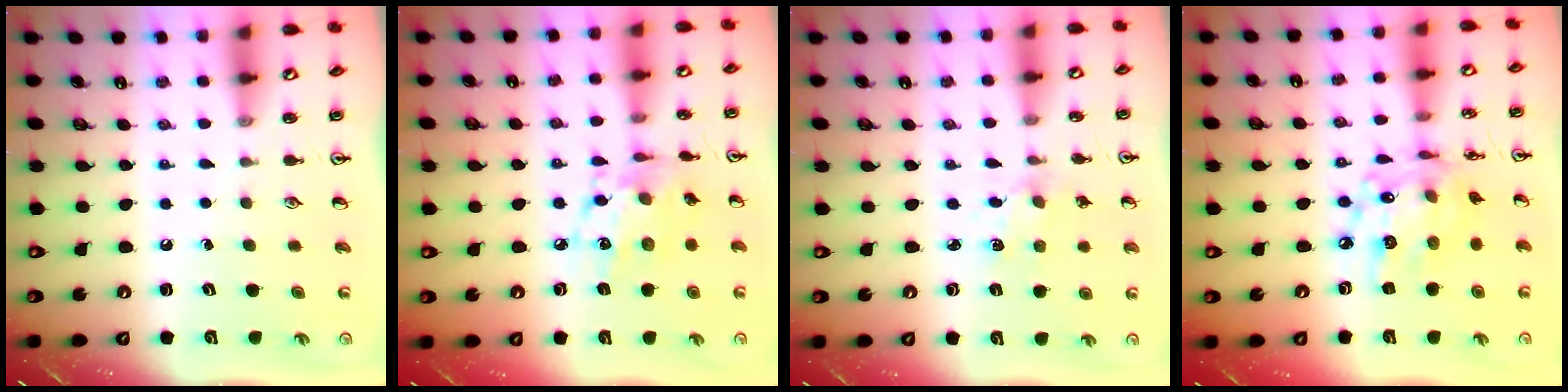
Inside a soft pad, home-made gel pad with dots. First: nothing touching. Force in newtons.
{"total": 11.7, "press": 11.7, "slide": 0.6}
{"total": 2.0, "press": 2.0, "slide": 0.3}
{"total": 14.7, "press": 14.7, "slide": 1.1}